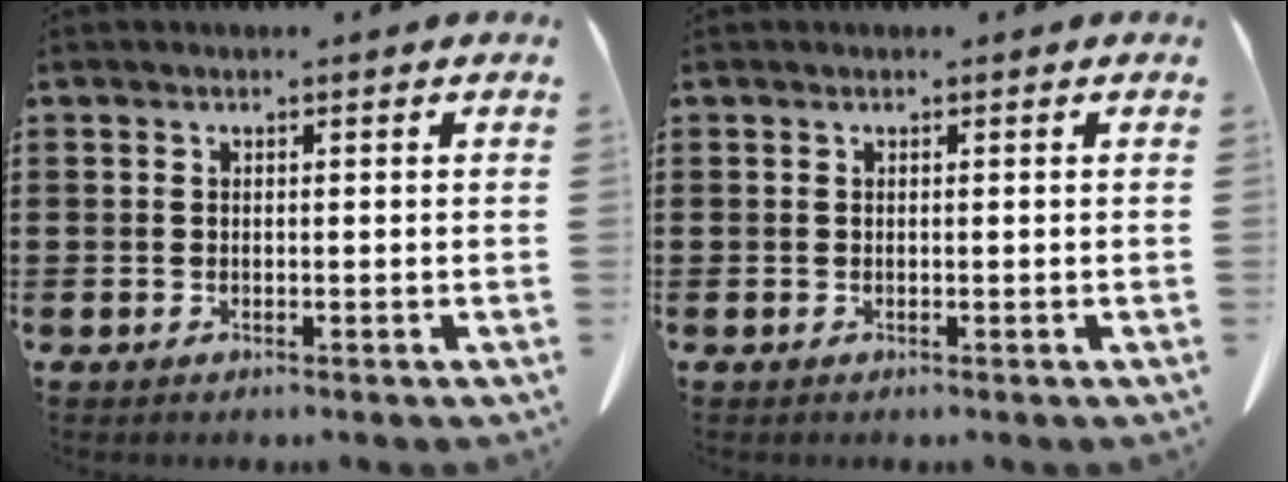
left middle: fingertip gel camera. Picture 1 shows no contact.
{"total": 0.0}